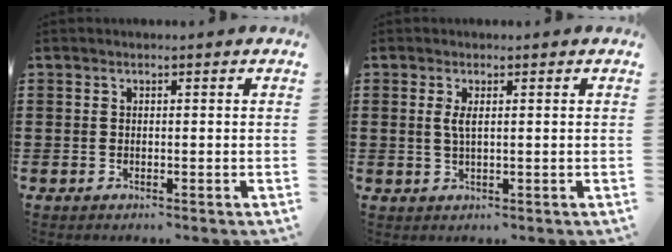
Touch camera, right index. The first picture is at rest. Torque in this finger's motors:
{"motor_torque": [0.40, -0.05, 0.27, 0.08]}